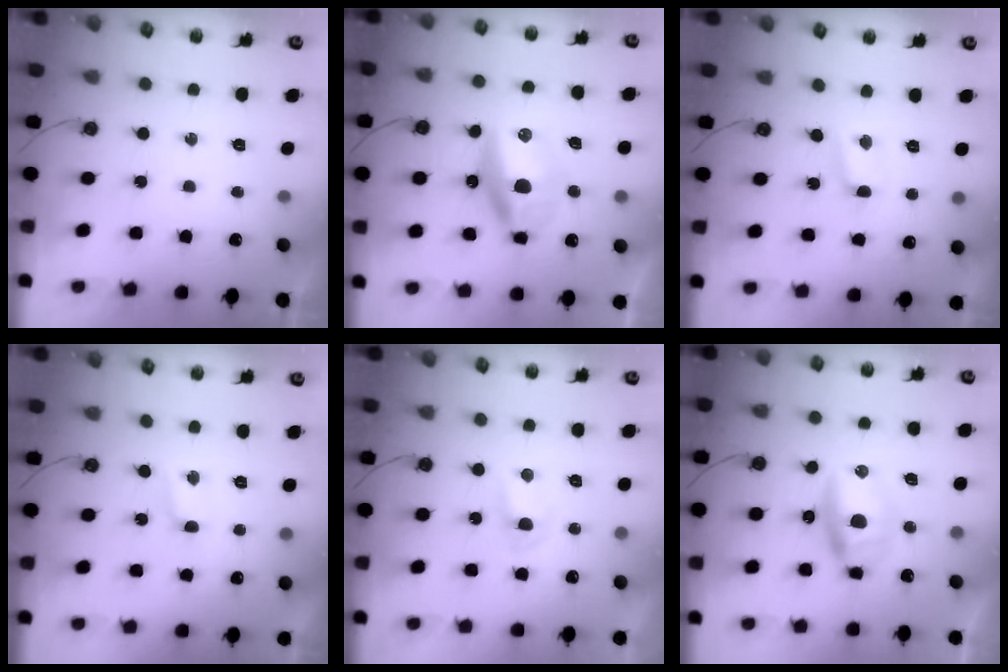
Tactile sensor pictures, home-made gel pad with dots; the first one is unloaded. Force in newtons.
{"total": 11.0, "press": 11.0, "slide": 0.8}
{"total": 2.4, "press": 2.4, "slide": 0.3}
{"total": 1.6, "press": 1.5, "slide": 0.2}
{"total": 3.7, "press": 3.6, "slide": 0.6}
{"total": 9.8, "press": 9.8, "slide": 0.7}